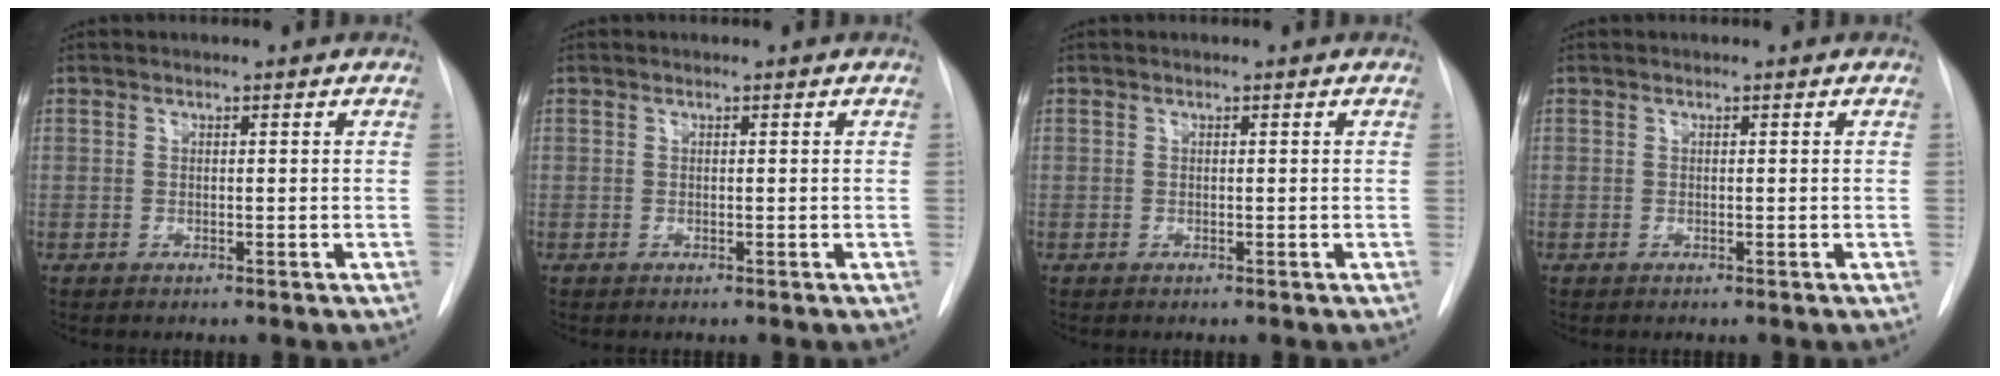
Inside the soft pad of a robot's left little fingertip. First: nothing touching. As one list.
[{"total": 0.0}, {"total": 0.0}, {"total": 0.0}]